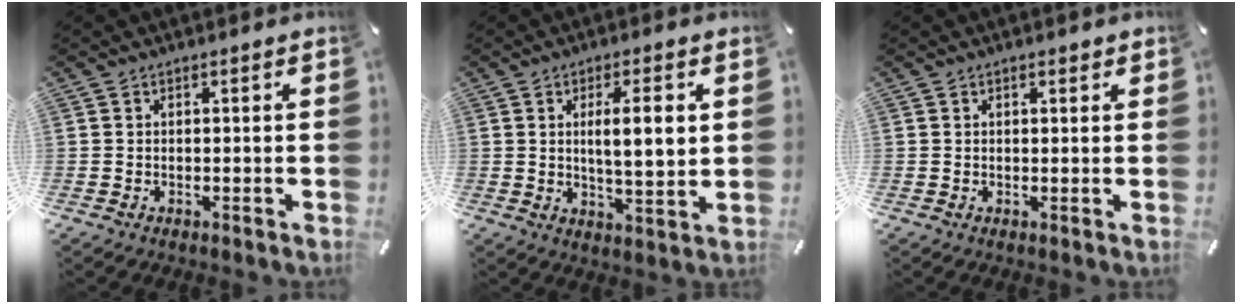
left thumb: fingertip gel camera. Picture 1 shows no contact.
{"total": 9.2, "force": [2.1, 2.4, 8.6], "torque": [-0.134, -0.008, 0.027]}
{"total": 1.0, "force": [0.6, 0.3, 0.8], "torque": [-0.009, -0.001, 0.008]}